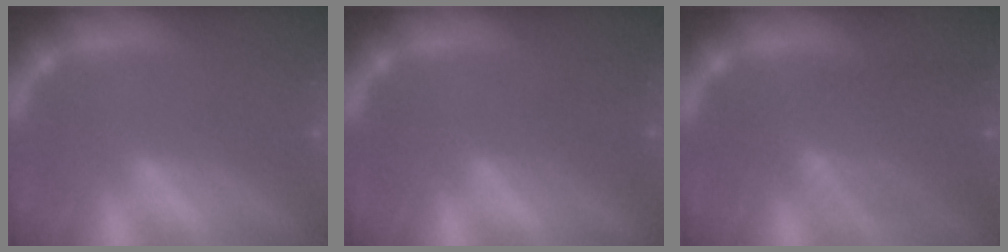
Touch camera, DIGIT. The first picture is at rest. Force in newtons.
{"total": 2.0}
{"total": 6.6}